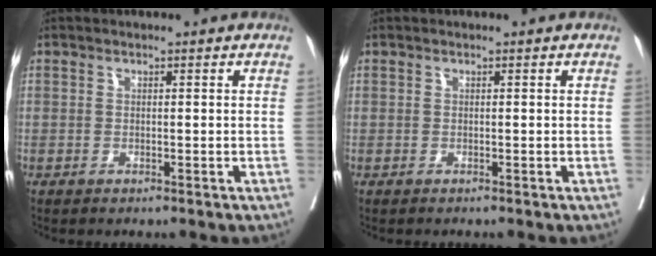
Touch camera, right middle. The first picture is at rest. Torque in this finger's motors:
{"motor_torque": [0.00, 0.00, -0.01, 0.00]}